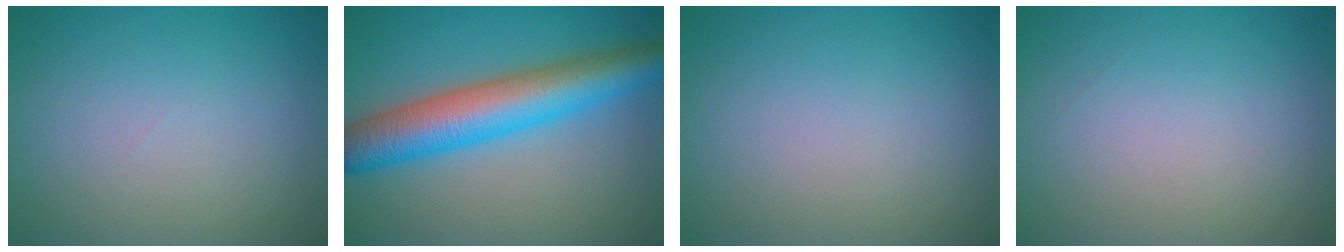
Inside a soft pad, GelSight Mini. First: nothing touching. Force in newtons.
{"total": 8.7, "press": 8.7, "slide": 0.1}
{"total": 0.0}
{"total": 0.0}